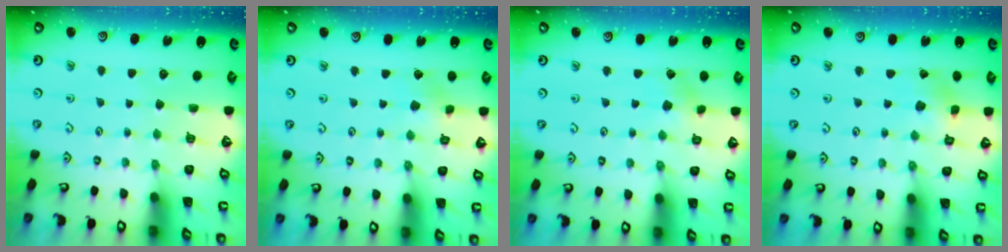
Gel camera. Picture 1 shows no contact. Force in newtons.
{"total": 2.9, "press": 2.9, "slide": 0.3}
{"total": 2.7, "press": 2.7, "slide": 0.4}
{"total": 1.3, "press": 1.3, "slide": 0.2}